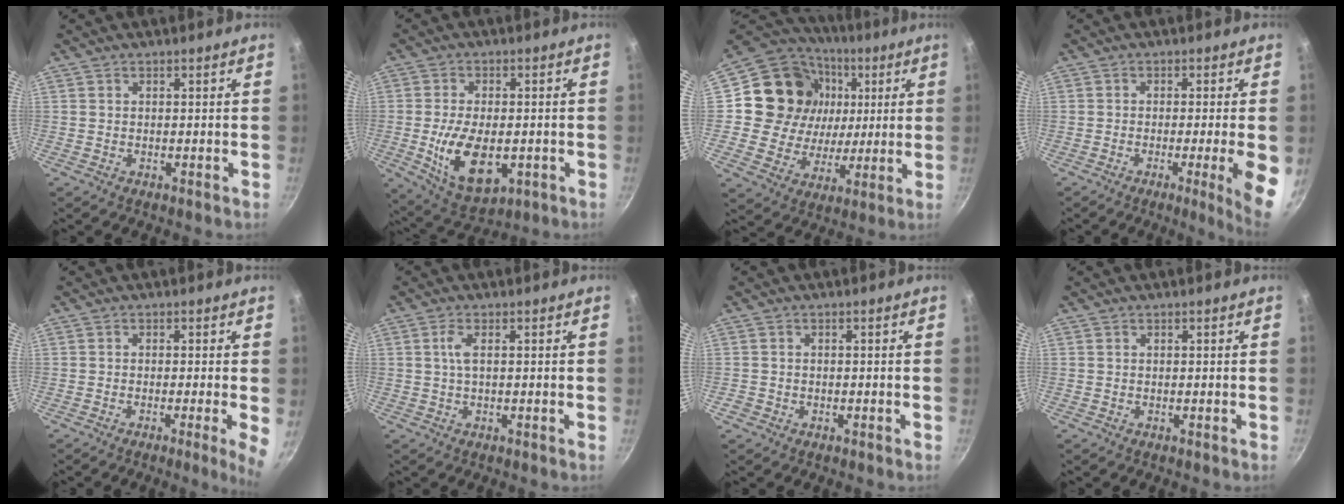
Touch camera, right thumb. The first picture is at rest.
{"total": 13.0, "force": [-2.5, 7.1, 10.6], "torque": [-0.179, -0.005, -0.029]}
{"total": 20.0, "force": [4.2, 17.4, 9.0], "torque": [-0.148, 0.001, 0.071]}
{"total": 8.0, "force": [-2.1, 0.3, 7.7], "torque": [-0.099, 0.001, -0.029]}
{"total": 4.4, "force": [-0.9, 0.0, 4.3], "torque": [-0.054, -0.005, -0.017]}
{"total": 2.4, "force": [0.3, 0.5, 2.3], "torque": [-0.054, 0.003, 0.006]}
{"total": 1.2, "force": [-0.6, 0.9, 0.4], "torque": [-0.009, 0.003, -0.008]}
{"total": 0.0}